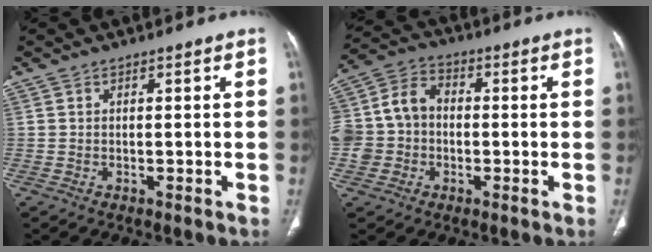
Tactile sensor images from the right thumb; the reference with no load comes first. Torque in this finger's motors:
{"motor_torque": [0.19, 0.24, 0.67, 0.35, 0.14]}